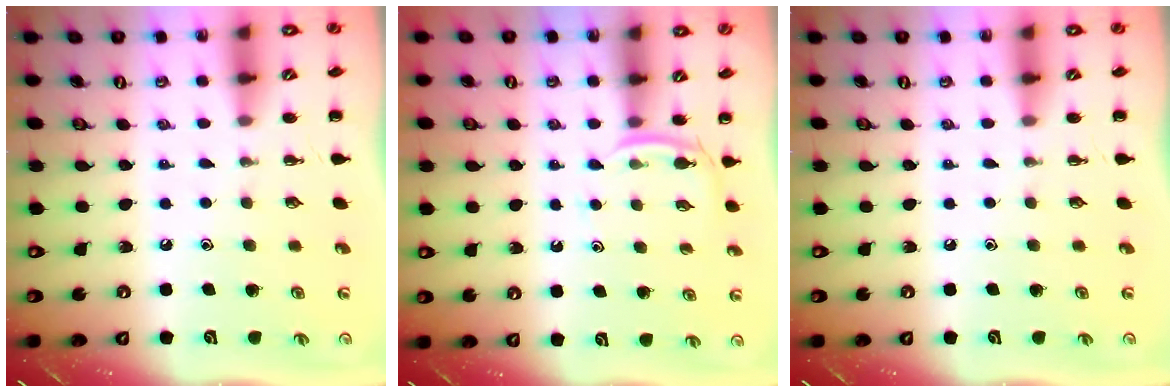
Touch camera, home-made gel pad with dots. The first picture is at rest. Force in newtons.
{"total": 3.8, "press": 3.6, "slide": 1.2}
{"total": 0.0}